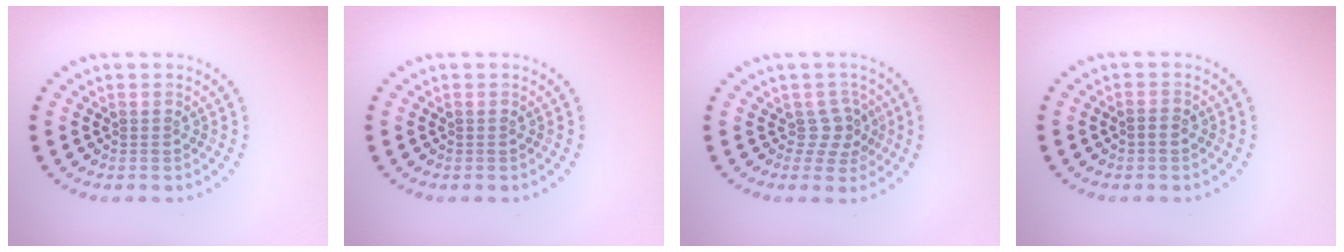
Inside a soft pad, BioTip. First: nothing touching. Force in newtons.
{"total": 0.0}
{"total": 2.2, "press": 1.6, "slide": 1.5}
{"total": 0.8, "press": 0.8, "slide": 0.1}